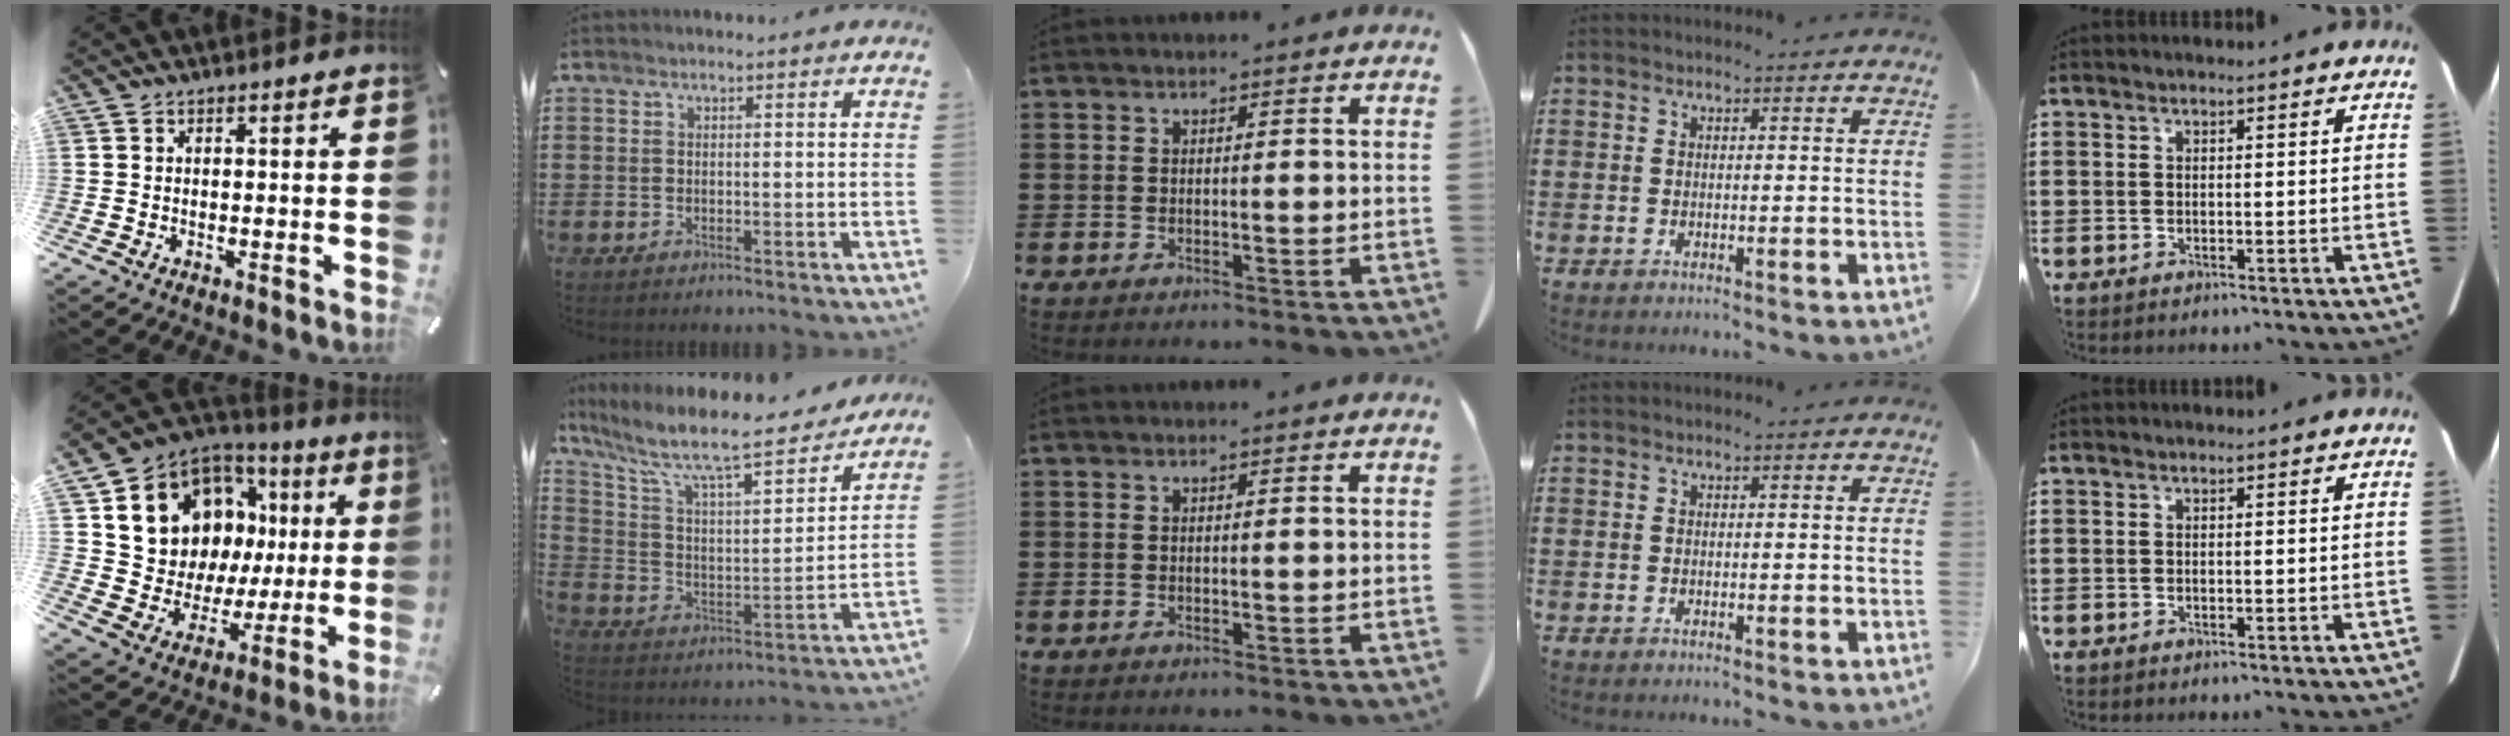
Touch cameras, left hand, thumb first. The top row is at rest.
{"thumb": {"total": 13.6, "force": [6.8, 10.9, 4.5], "torque": [-0.088, -0.059, 0.141]}, "index": {"total": 10.6, "force": [8.7, 1.6, 5.8], "torque": [-0.144, -0.065, 0.142]}}